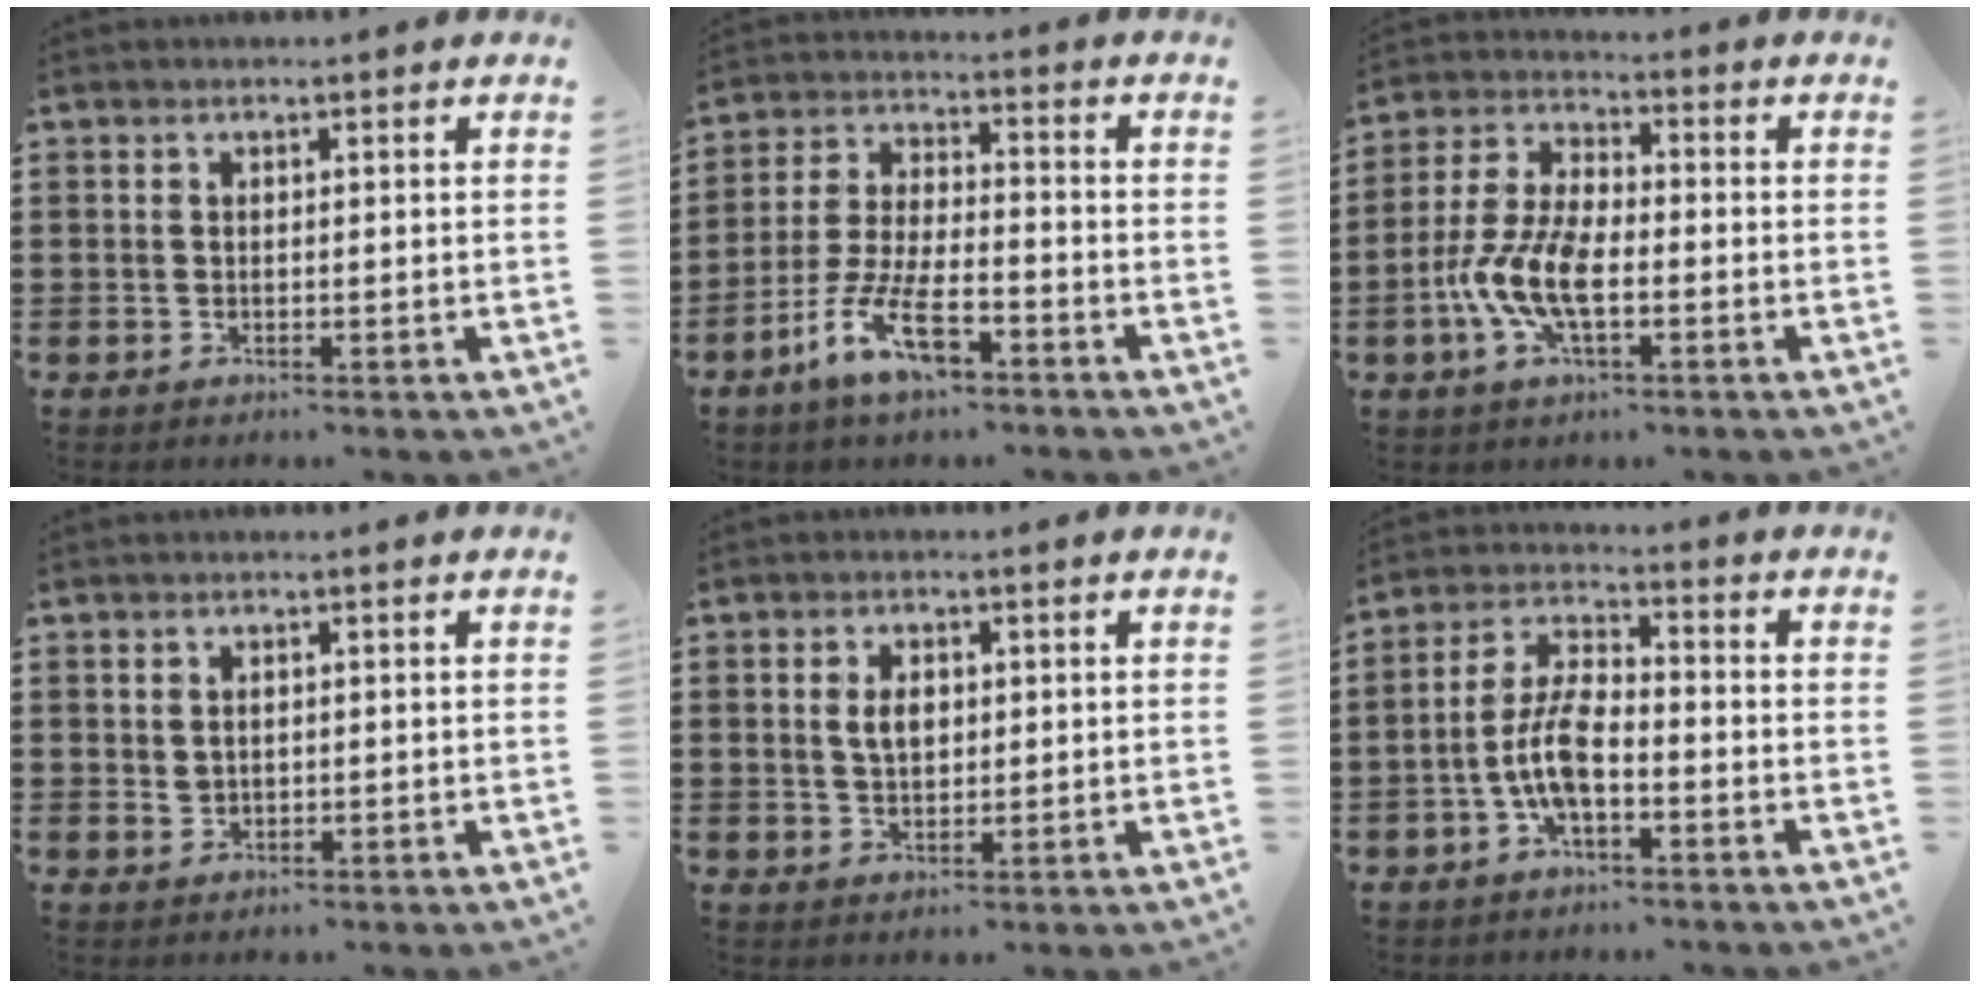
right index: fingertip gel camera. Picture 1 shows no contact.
{"total": 9.7, "force": [-5.7, 3.2, 7.1], "torque": [-0.167, -0.003, -0.112]}
{"total": 8.7, "force": [-3.0, 4.0, 7.2], "torque": [-0.178, -0.009, -0.064]}
{"total": 1.4, "force": [0.4, 1.1, 0.7], "torque": [-0.017, 0.007, 0.007]}
{"total": 3.3, "force": [0.5, 1.9, 2.6], "torque": [-0.047, 0.006, 0.006]}
{"total": 7.5, "force": [-2.6, 3.0, 6.4], "torque": [-0.157, -0.005, -0.058]}